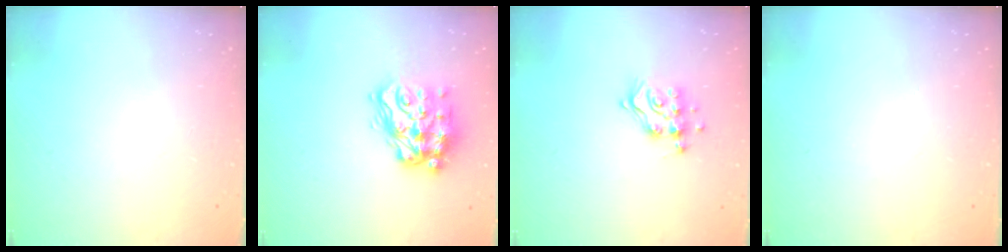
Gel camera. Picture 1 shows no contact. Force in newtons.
{"total": 16.4, "press": 16.3, "slide": 1.7}
{"total": 11.2, "press": 11.1, "slide": 0.9}
{"total": 0.0}